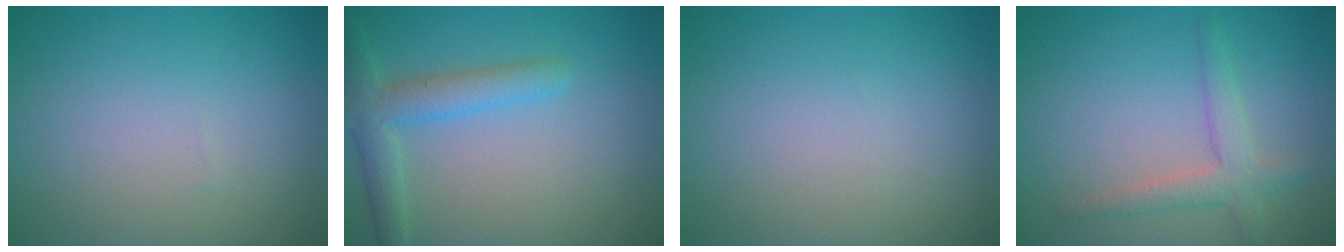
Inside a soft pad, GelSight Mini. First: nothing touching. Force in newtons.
{"total": 3.8, "press": 3.8, "slide": 0.2}
{"total": 0.0}
{"total": 2.8, "press": 2.8, "slide": 0.2}